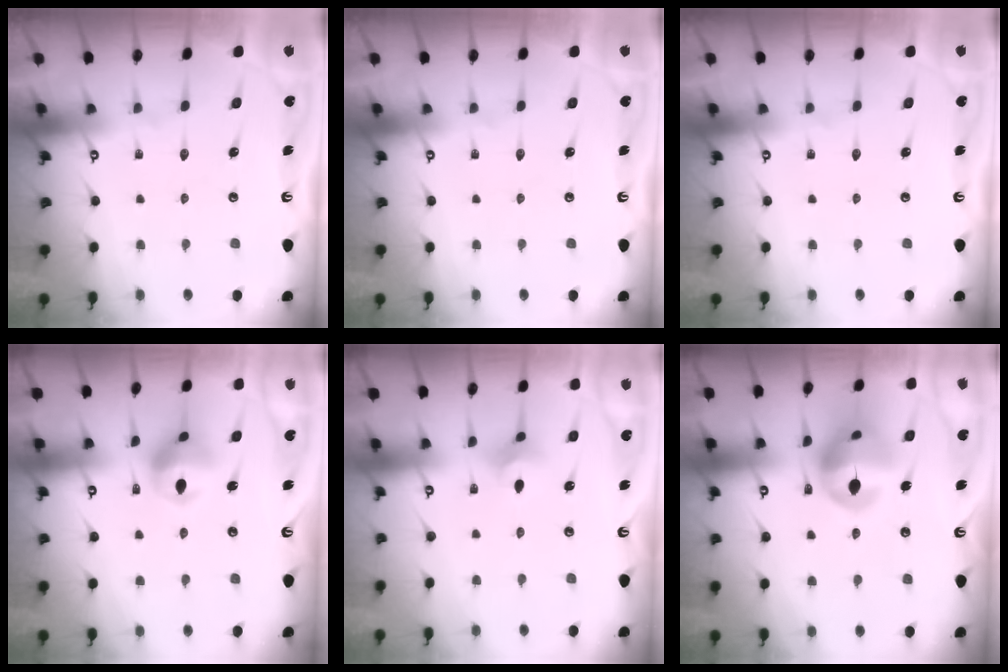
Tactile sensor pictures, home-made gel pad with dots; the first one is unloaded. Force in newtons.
{"total": 0.0}
{"total": 0.0}
{"total": 11.2, "press": 10.6, "slide": 3.6}
{"total": 3.9, "press": 3.8, "slide": 0.7}
{"total": 15.0, "press": 14.9, "slide": 1.7}